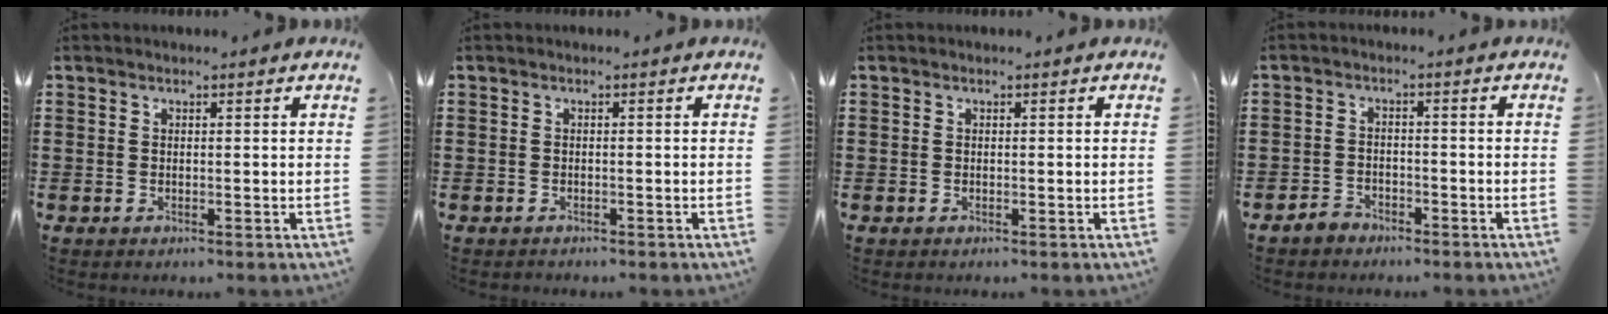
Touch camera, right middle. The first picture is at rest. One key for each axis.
{"total": 0.0}
{"total": 0.0}
{"total": 2.4, "fx": -2.1, "fy": 1.1, "fz": 0.3, "tx": -0.012, "ty": 0.006, "tz": -0.044}